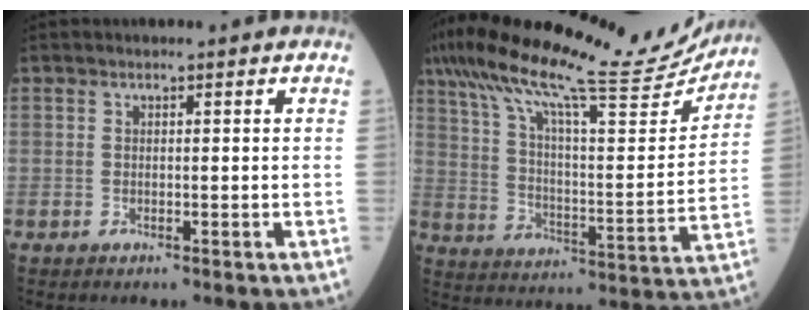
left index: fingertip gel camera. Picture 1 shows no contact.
{"total": 25.2, "force": [21.8, 2.8, 12.3], "torque": [-0.223, -0.005, 0.316]}